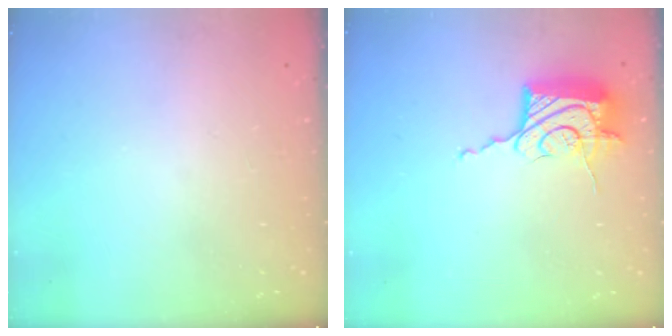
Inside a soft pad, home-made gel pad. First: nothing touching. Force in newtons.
{"total": 17.2, "press": 17.1, "slide": 0.7}